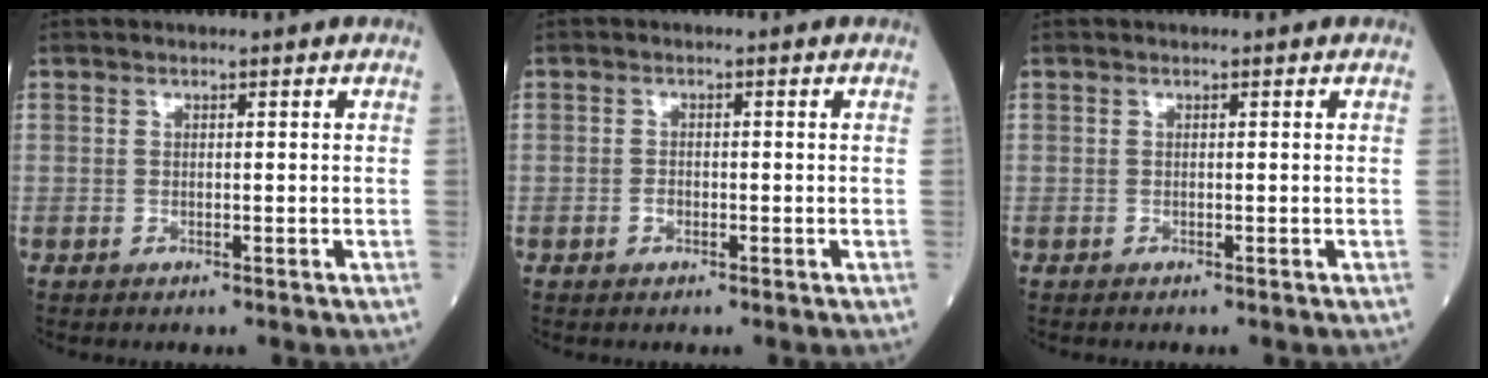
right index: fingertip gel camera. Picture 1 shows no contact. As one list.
[{"total": 1.1, "force": [-0.5, 0.7, 0.6], "torque": [-0.009, 0.003, -0.008]}, {"total": 0.0}]